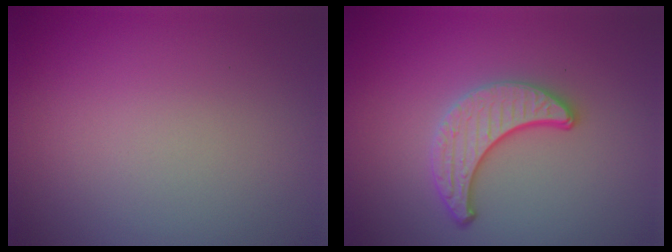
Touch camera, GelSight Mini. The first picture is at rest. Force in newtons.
{"total": 3.6, "press": 3.1, "slide": 1.8}